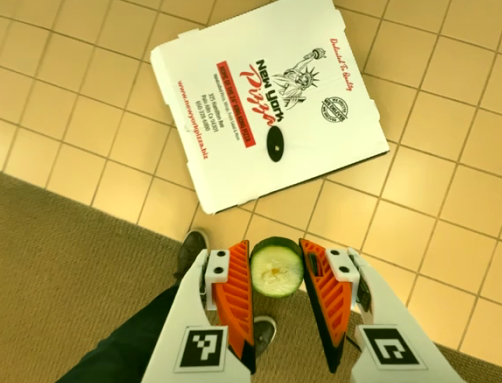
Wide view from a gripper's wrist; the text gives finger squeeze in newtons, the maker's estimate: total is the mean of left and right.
{"total": 7.9, "left": 8.2, "right": 7.7}